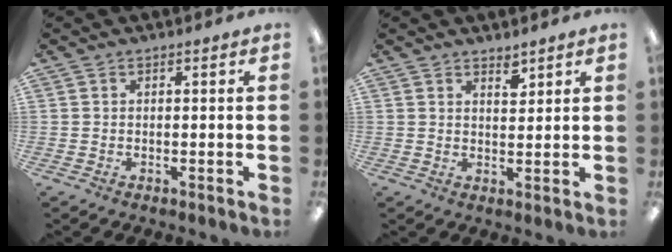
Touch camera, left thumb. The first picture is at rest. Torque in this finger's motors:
{"motor_torque": [-0.13, 0.29, -0.22, -0.08, -0.01]}